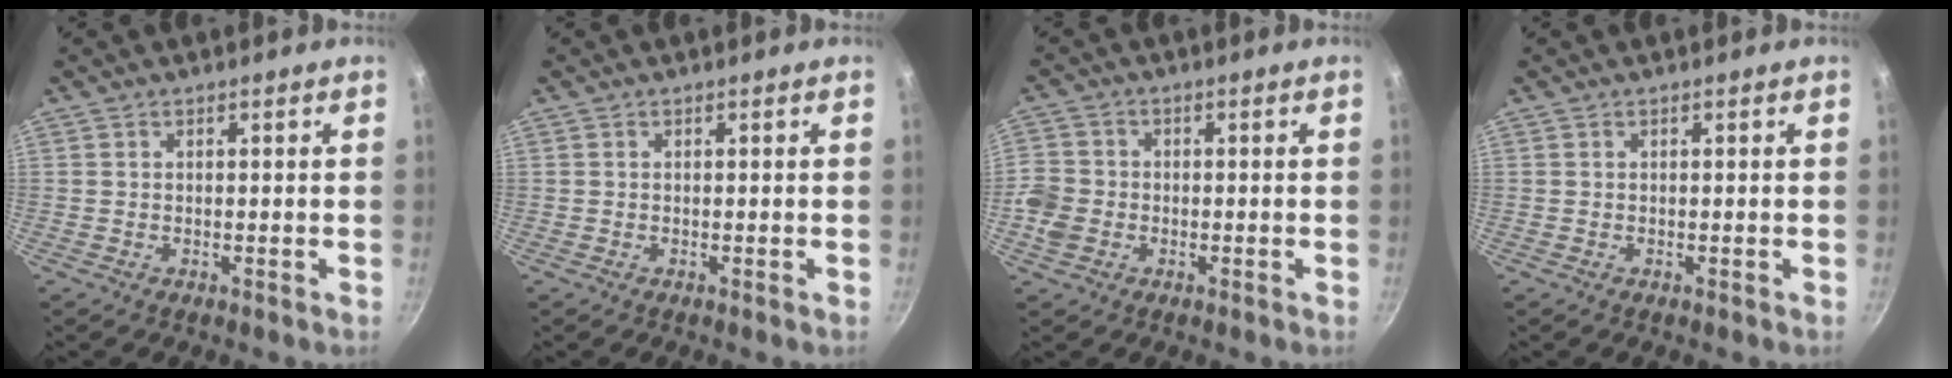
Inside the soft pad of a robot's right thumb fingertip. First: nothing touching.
{"total": 0.0}
{"total": 5.8, "force": [-1.6, 4.8, 2.8], "torque": [-0.058, 0.008, -0.036]}
{"total": 0.0}